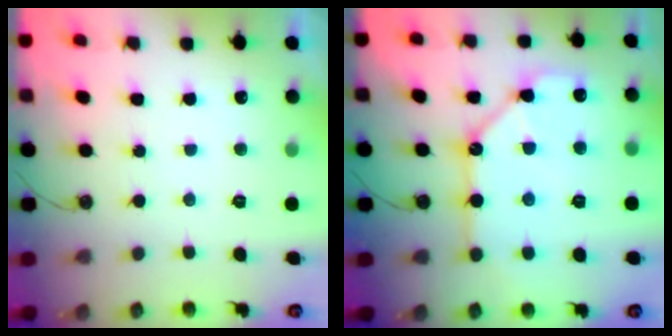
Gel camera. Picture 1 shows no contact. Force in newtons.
{"total": 12.7, "press": 12.6, "slide": 1.5}